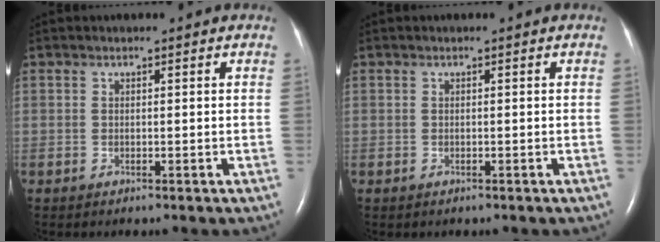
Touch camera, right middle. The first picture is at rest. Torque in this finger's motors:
{"motor_torque": [-0.06, -0.14, -0.04, -0.01]}